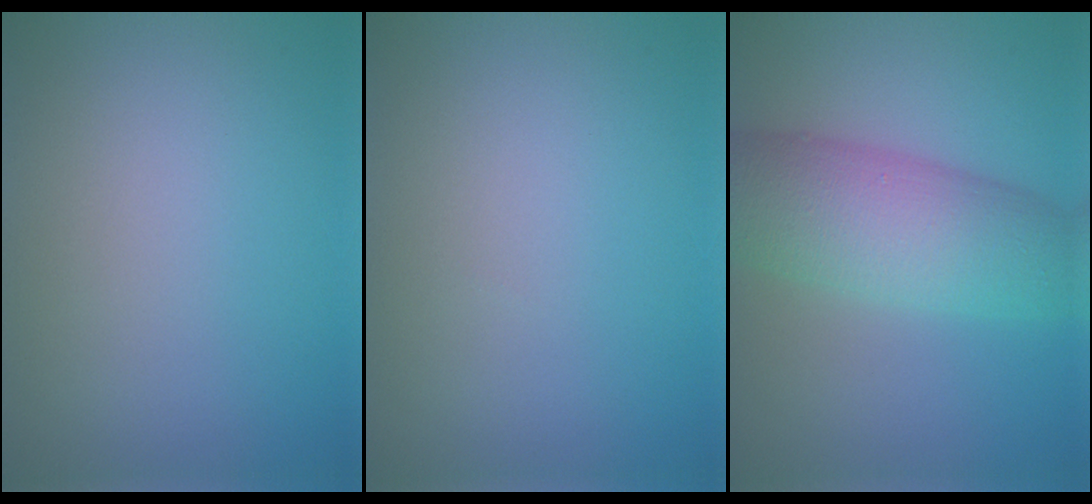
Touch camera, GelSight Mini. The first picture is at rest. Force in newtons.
{"total": 0.0}
{"total": 8.1, "press": 8.1, "slide": 0.1}